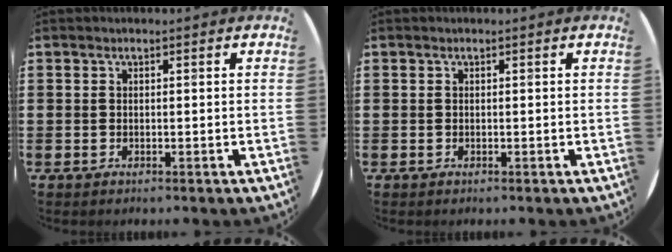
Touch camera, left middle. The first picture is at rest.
{"total": 0.0}